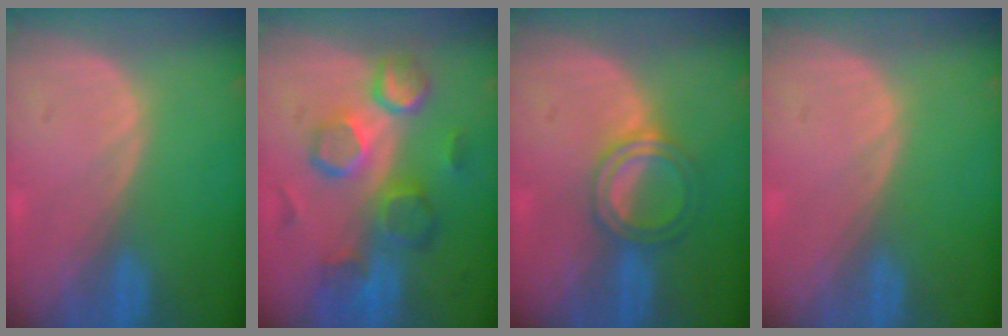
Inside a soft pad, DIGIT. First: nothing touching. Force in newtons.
{"total": 10.5, "press": 9.2, "slide": 5.1}
{"total": 5.0, "press": 4.7, "slide": 1.7}
{"total": 0.0}